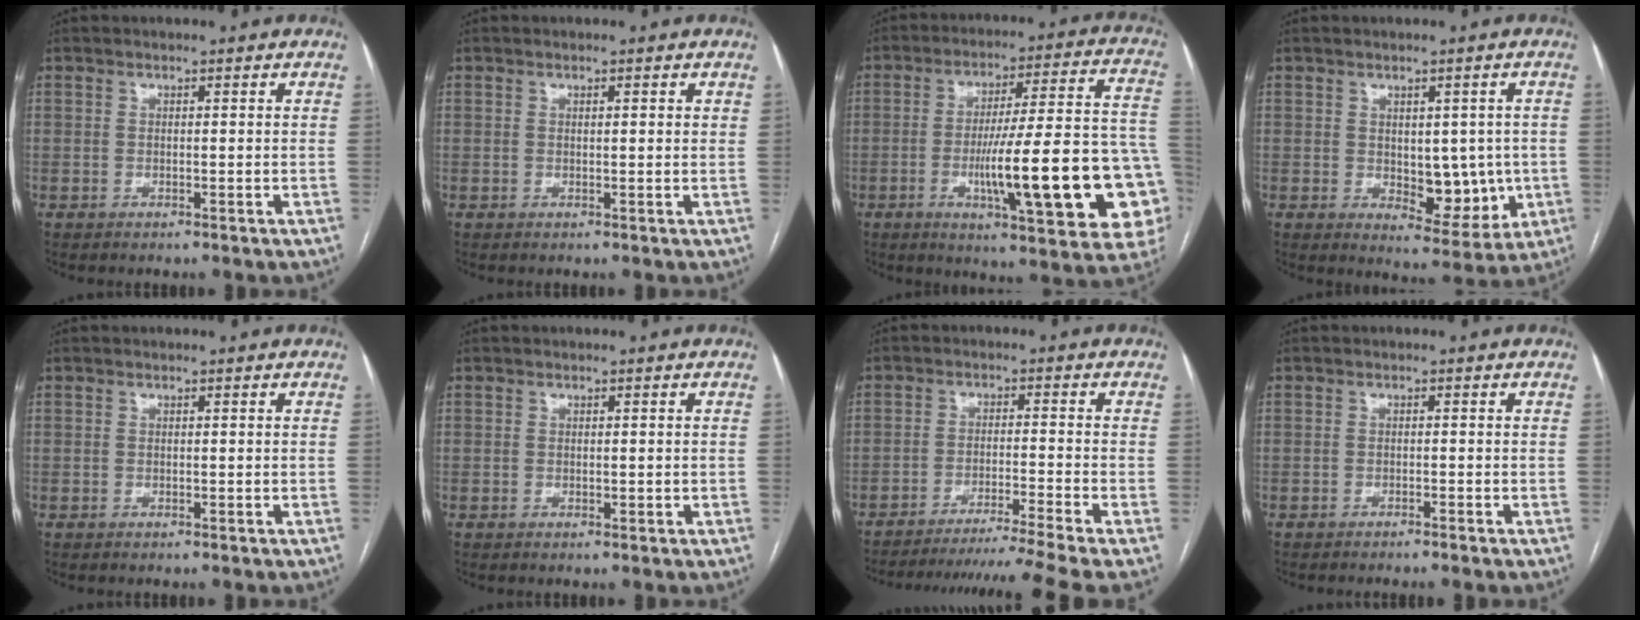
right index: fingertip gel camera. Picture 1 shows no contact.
{"total": 0.8, "force": [0.3, 0.1, 0.7], "torque": [-0.013, 0.002, 0.003]}
{"total": 24.6, "force": [-6.0, 2.4, 23.7], "torque": [-0.259, 0.008, -0.083]}
{"total": 8.1, "force": [-0.6, 4.4, 6.8], "torque": [-0.071, -0.001, 0.007]}
{"total": 0.0}
{"total": 0.7, "force": [0.0, 0.4, 0.5], "torque": [-0.006, -0.002, 0.001]}
{"total": 14.4, "force": [-12.5, -3.8, 5.9], "torque": [-0.080, -0.029, -0.190]}
{"total": 2.0, "force": [-1.7, -0.5, 0.9], "torque": [-0.011, 0.005, -0.024]}